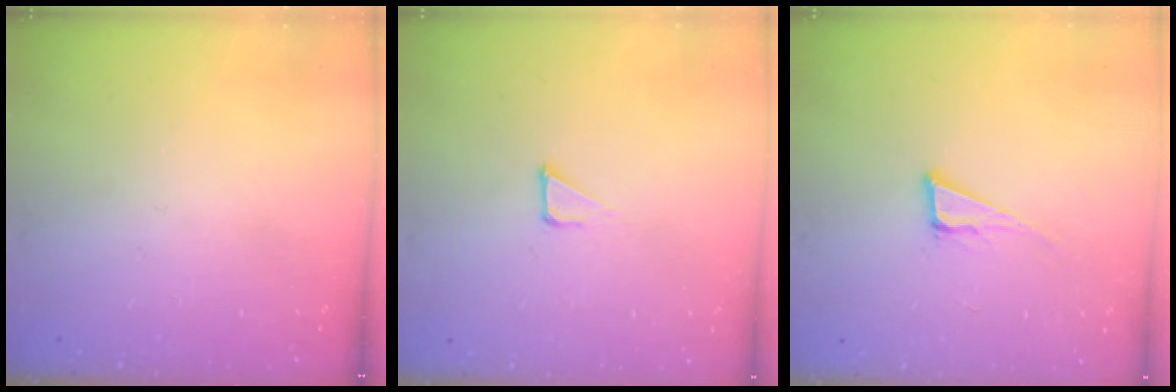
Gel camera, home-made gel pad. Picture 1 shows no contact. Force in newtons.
{"total": 2.8, "press": 2.8, "slide": 0.1}
{"total": 7.4, "press": 6.9, "slide": 2.6}